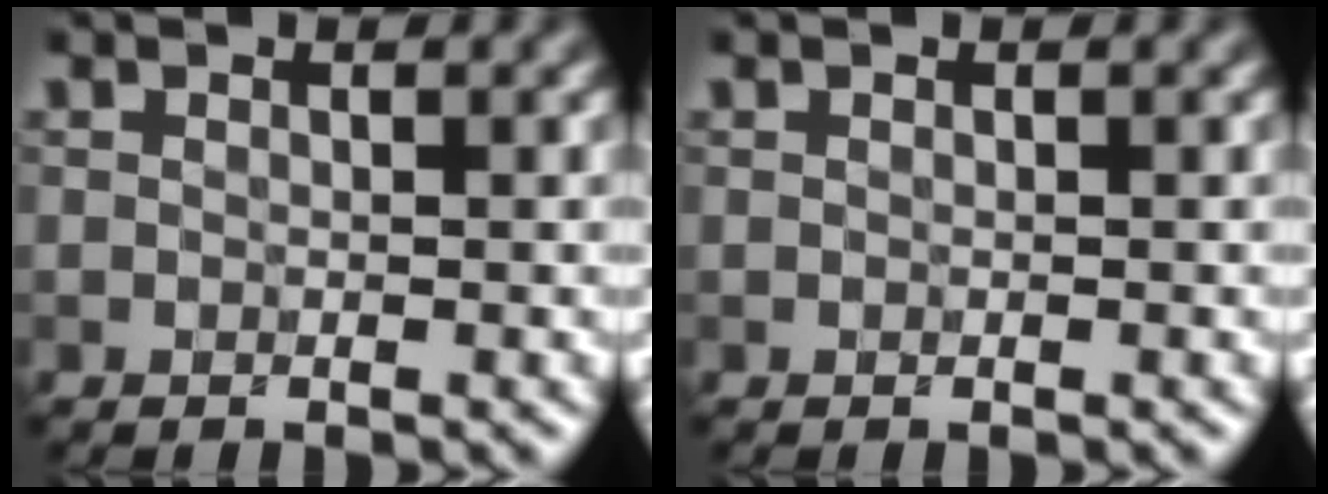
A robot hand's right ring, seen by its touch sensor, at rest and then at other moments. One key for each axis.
{"total": 0.0}